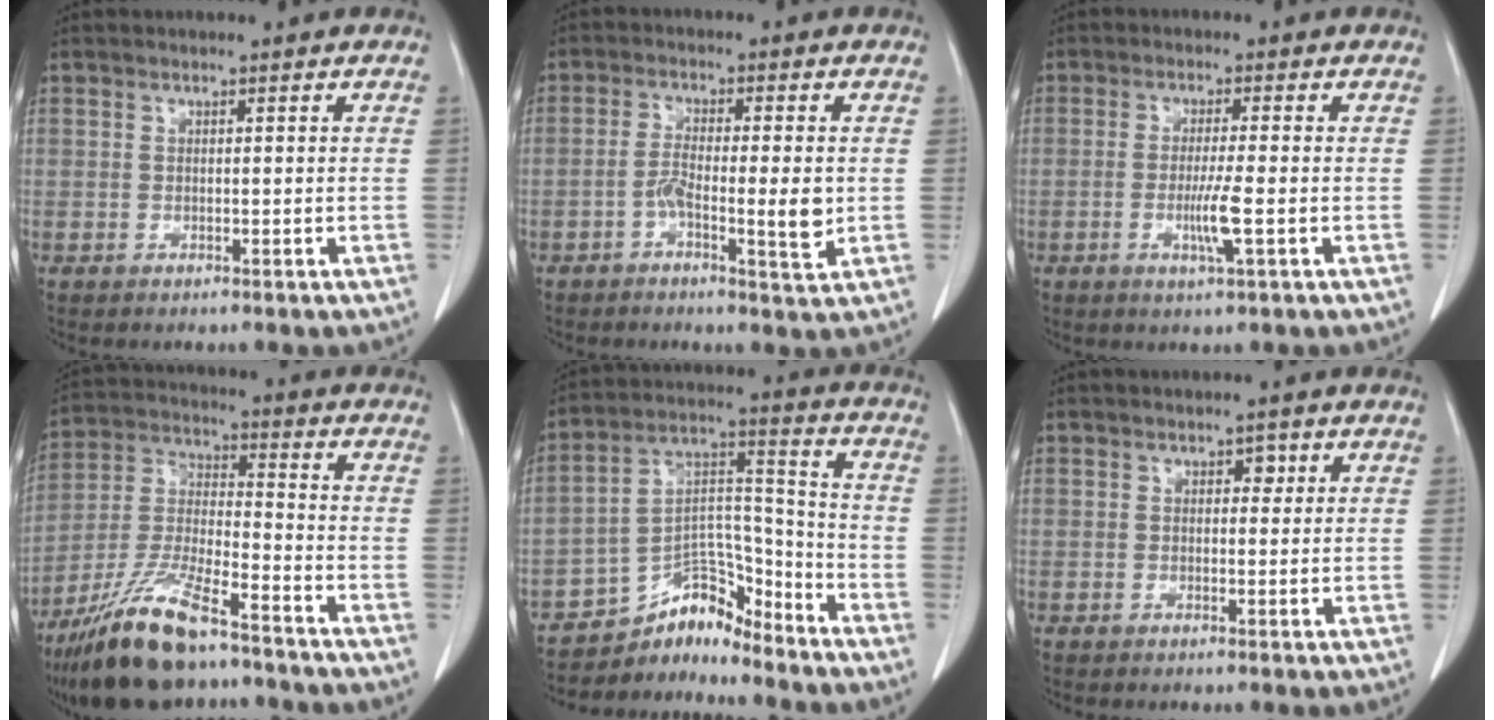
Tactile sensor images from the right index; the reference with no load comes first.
{"total": 6.2, "force": [-1.3, 1.2, 5.9], "torque": [-0.099, -0.002, -0.022]}
{"total": 4.6, "force": [-1.2, -0.4, 4.4], "torque": [-0.086, -0.010, -0.023]}
{"total": 15.3, "force": [-11.3, 2.8, 10.0], "torque": [-0.215, -0.025, -0.208]}
{"total": 8.7, "force": [-8.4, 2.3, 1.0], "torque": [-0.013, 0.063, -0.149]}
{"total": 1.3, "force": [0.5, 0.9, 0.8], "torque": [-0.004, 0.004, 0.003]}